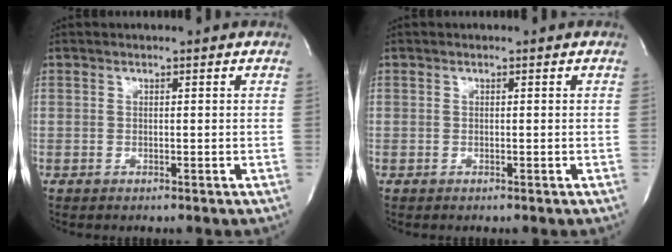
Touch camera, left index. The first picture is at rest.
{"total": 0.0}